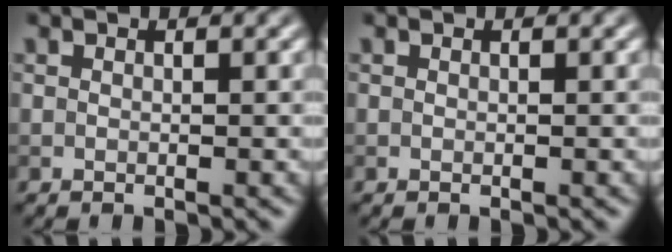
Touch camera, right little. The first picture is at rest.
{"total": 0.0}